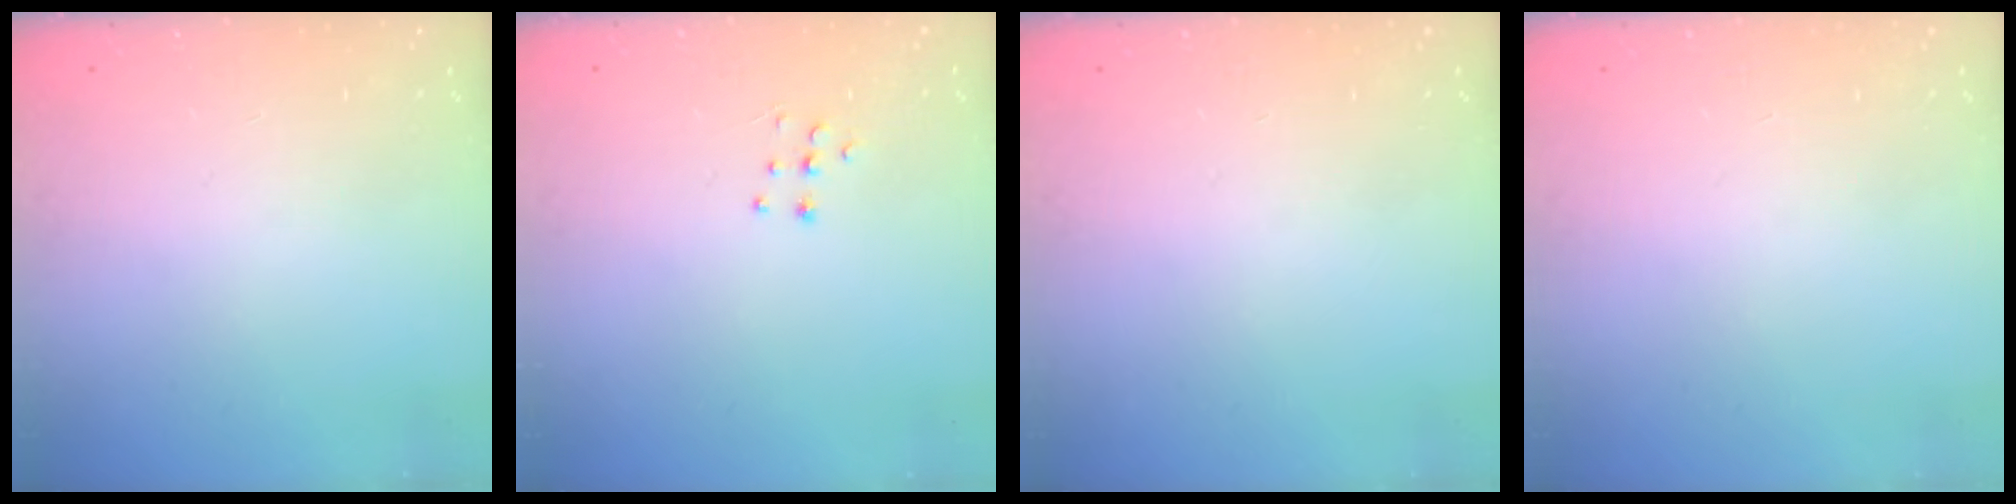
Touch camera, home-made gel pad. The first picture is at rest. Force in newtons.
{"total": 3.7, "press": 3.7, "slide": 0.2}
{"total": 0.0}
{"total": 0.0}